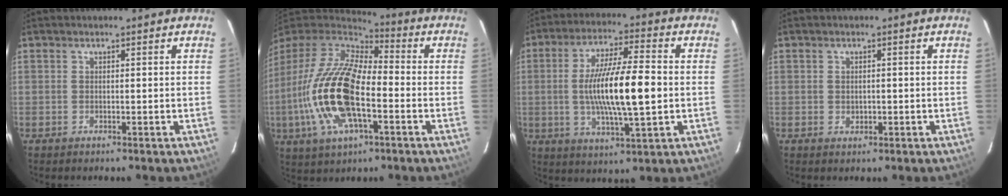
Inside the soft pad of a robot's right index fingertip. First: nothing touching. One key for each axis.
{"total": 21.7, "fx": -5.2, "fy": 9.2, "fz": 19.0, "tx": -0.401, "ty": -0.021, "tz": -0.102}
{"total": 14.8, "fx": -0.8, "fy": 2.6, "fz": 14.6, "tx": -0.266, "ty": -0.003, "tz": -0.012}
{"total": 1.4, "fx": -0.1, "fy": 1.2, "fz": 0.7, "tx": -0.009, "ty": 0.002, "tz": -0.001}